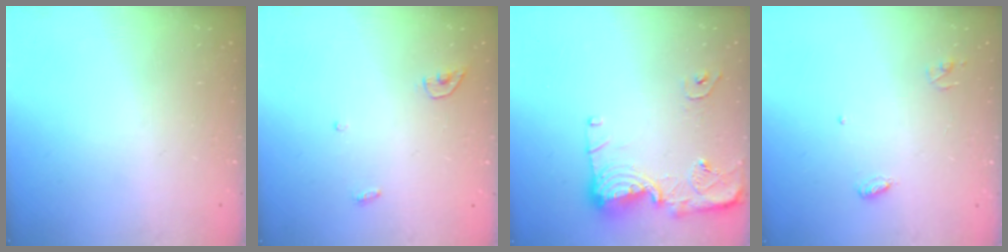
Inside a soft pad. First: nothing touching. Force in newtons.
{"total": 3.4, "press": 3.4, "slide": 0.3}
{"total": 13.8, "press": 13.8, "slide": 1.3}
{"total": 3.6, "press": 3.6, "slide": 0.3}